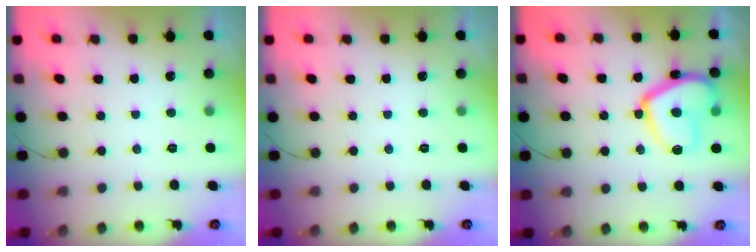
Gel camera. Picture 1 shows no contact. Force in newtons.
{"total": 0.0}
{"total": 15.5, "press": 15.4, "slide": 1.5}